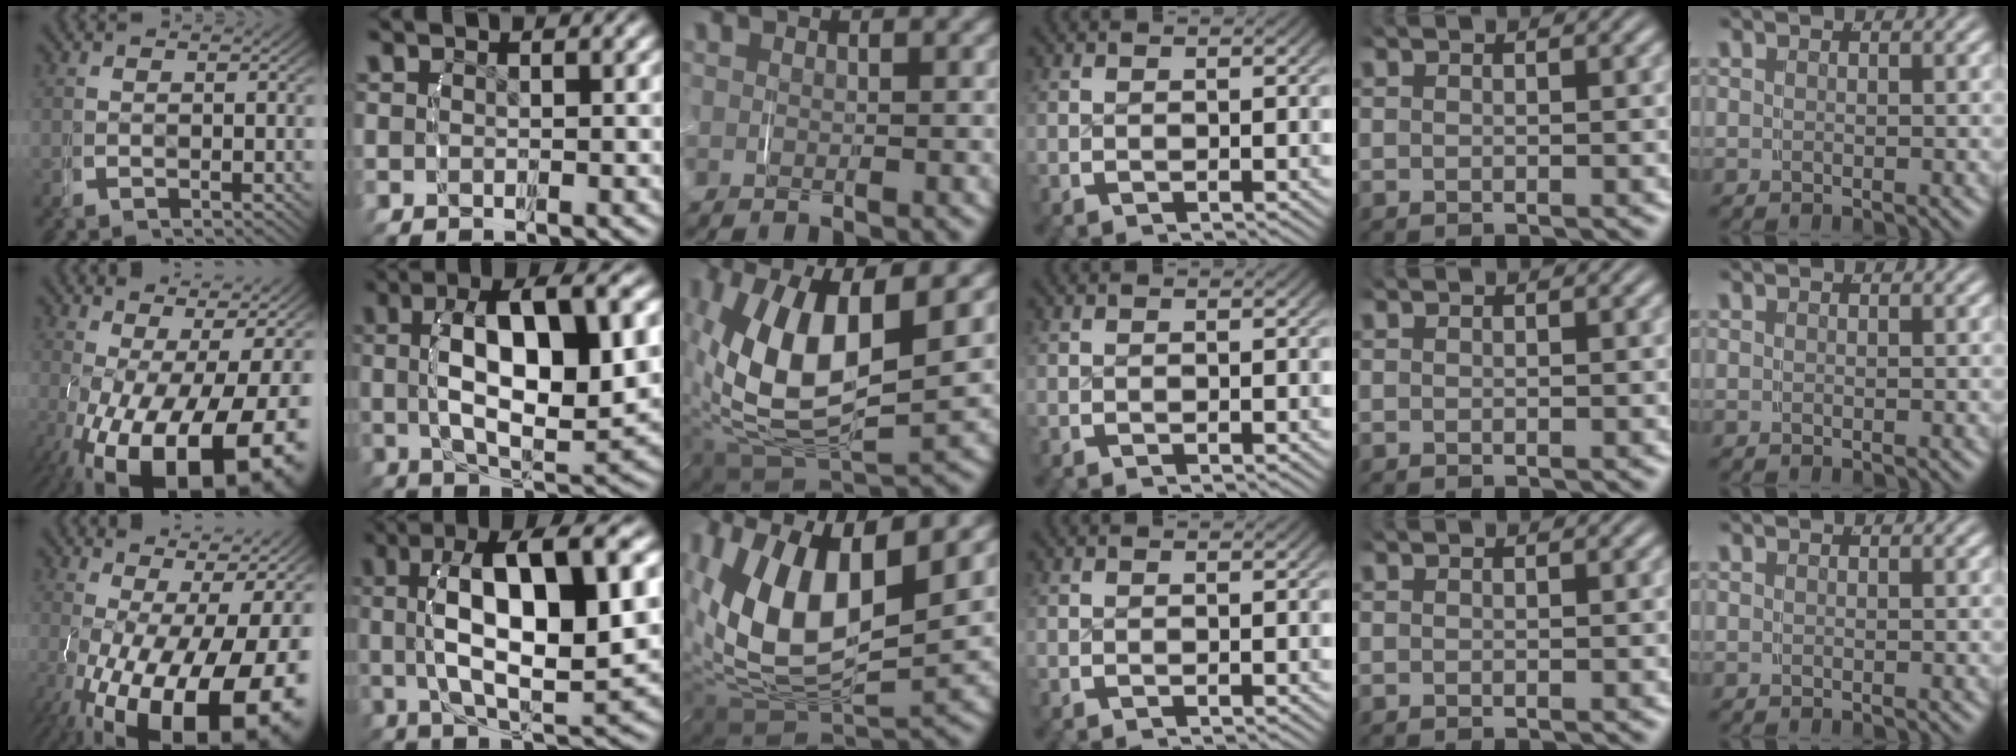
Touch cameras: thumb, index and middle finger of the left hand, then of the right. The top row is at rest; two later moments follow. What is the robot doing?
{"motion": "grasp_and_lifting", "object": "water bottle"}